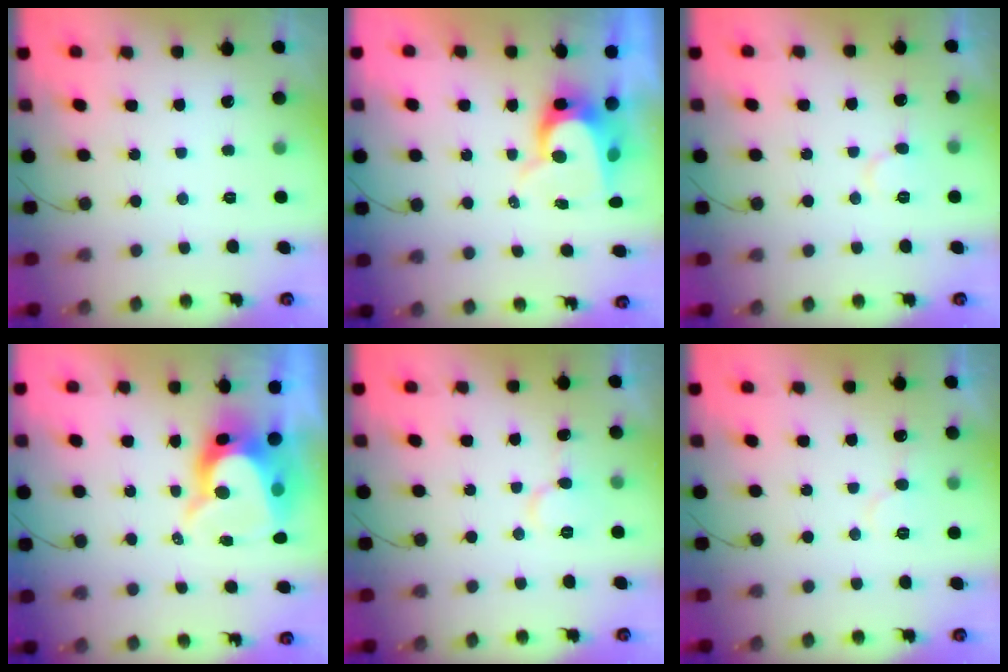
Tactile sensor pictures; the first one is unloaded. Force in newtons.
{"total": 9.0, "press": 9.0, "slide": 0.8}
{"total": 7.1, "press": 7.1, "slide": 0.6}
{"total": 10.6, "press": 10.6, "slide": 0.8}
{"total": 7.4, "press": 7.4, "slide": 0.5}
{"total": 5.1, "press": 5.1, "slide": 0.5}